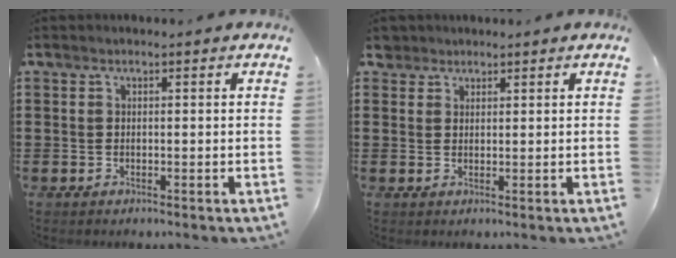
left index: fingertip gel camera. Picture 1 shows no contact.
{"total": 2.2, "force": [1.8, 1.2, 0.1], "torque": [-0.010, 0.009, 0.034]}